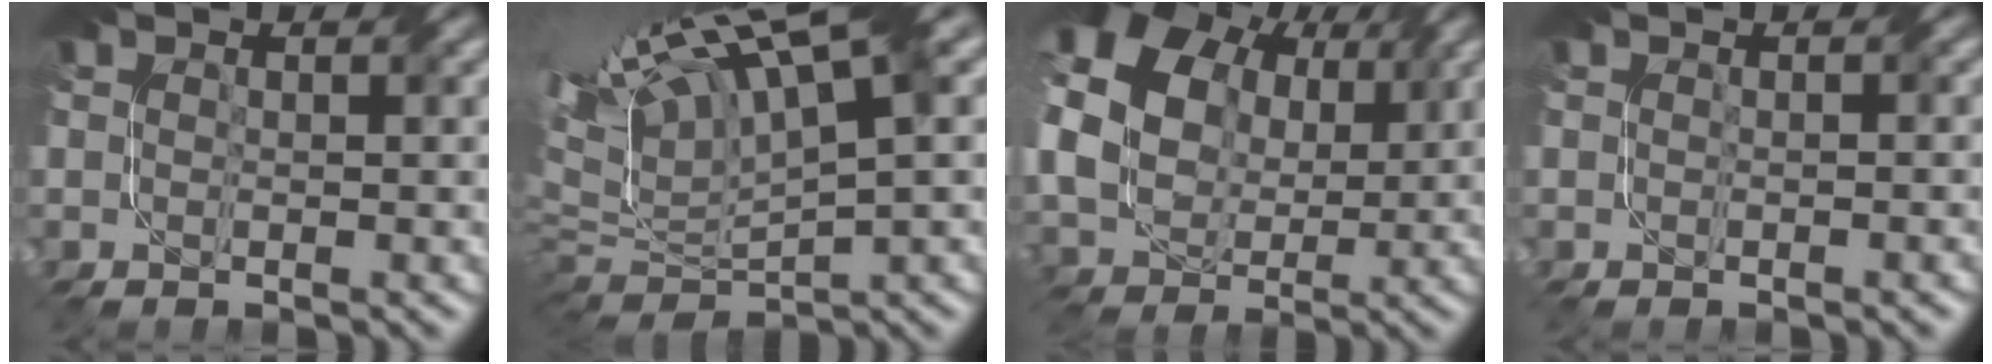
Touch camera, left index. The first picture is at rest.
{"total": 12.7, "force": [6.0, 3.6, 10.6], "torque": [-0.235, 0.032, 0.114]}
{"total": 14.6, "force": [4.6, 11.1, 8.3], "torque": [-0.207, 0.035, 0.095]}
{"total": 0.6, "force": [-0.3, 0.0, 0.5], "torque": [-0.008, -0.002, -0.009]}